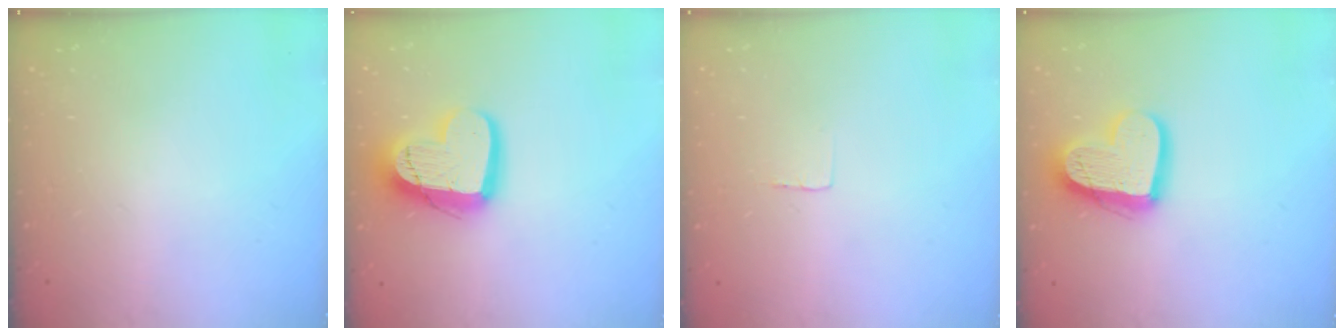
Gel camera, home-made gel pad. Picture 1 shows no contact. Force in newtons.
{"total": 16.4, "press": 16.3, "slide": 1.4}
{"total": 2.3, "press": 2.3, "slide": 0.1}
{"total": 15.9, "press": 15.8, "slide": 1.4}